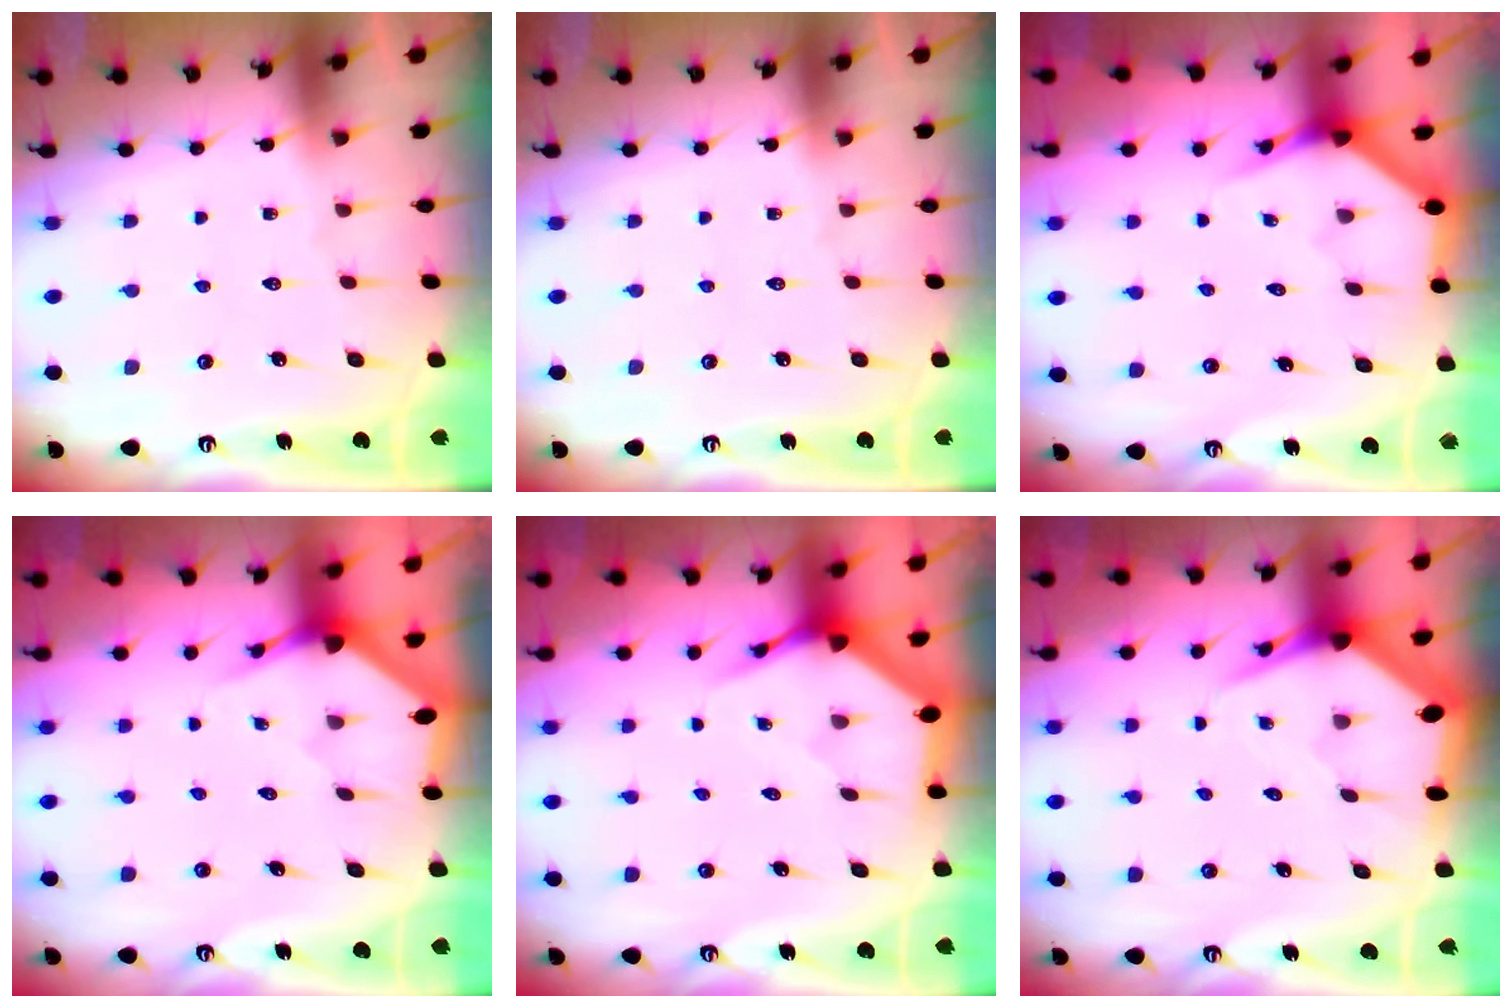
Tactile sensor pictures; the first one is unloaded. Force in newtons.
{"total": 0.0}
{"total": 3.7, "press": 3.7, "slide": 0.3}
{"total": 2.9, "press": 2.9, "slide": 0.2}
{"total": 5.1, "press": 5.1, "slide": 0.4}
{"total": 5.7, "press": 5.7, "slide": 0.7}